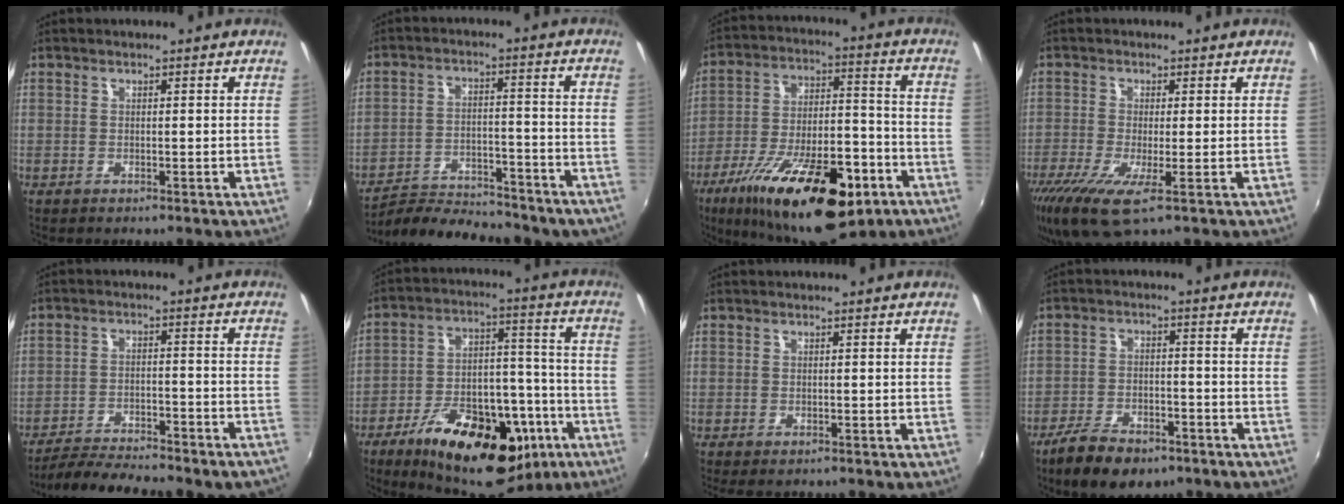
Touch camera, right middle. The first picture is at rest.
{"total": 18.2, "force": [-15.9, 4.9, 7.5], "torque": [-0.148, -0.021, -0.229]}
{"total": 24.8, "force": [-14.4, 9.3, 17.9], "torque": [-0.312, -0.029, -0.217]}
{"total": 7.5, "force": [-3.5, 1.0, 6.6], "torque": [-0.149, -0.029, -0.067]}
{"total": 16.8, "force": [-14.4, 3.2, 8.0], "torque": [-0.156, -0.029, -0.206]}
{"total": 25.0, "force": [-14.3, 11.9, 16.7], "torque": [-0.284, 0.000, -0.200]}
{"total": 1.2, "force": [-0.9, 0.5, 0.6], "torque": [-0.013, -0.007, -0.015]}
{"total": 11.1, "force": [-7.7, 4.8, 6.3], "torque": [-0.145, -0.017, -0.129]}